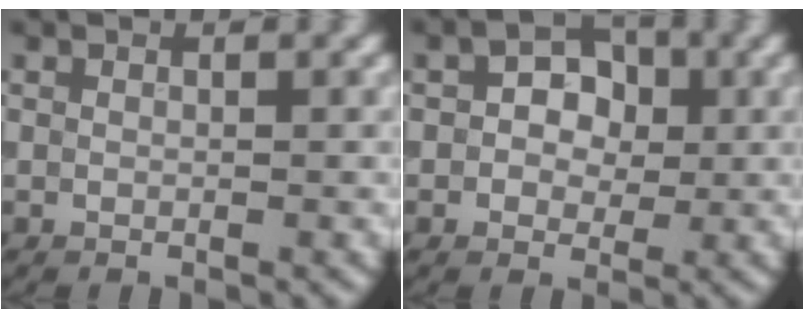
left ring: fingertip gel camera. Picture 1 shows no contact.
{"total": 3.7, "force": [0.4, 2.8, 2.3], "torque": [-0.029, 0.004, -0.005]}